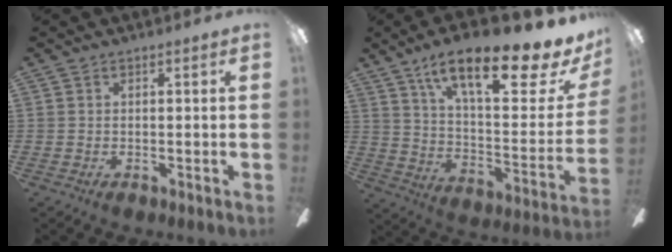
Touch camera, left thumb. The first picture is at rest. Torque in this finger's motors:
{"motor_torque": [0.47, 0.48, 1.50, -1.28, 0.46]}